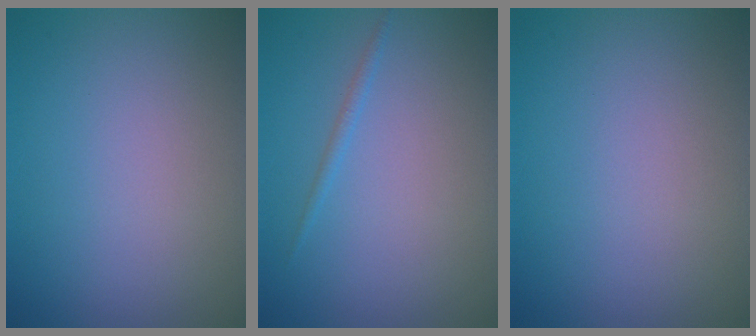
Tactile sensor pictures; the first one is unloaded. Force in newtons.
{"total": 0.8, "press": 0.8, "slide": 0.1}
{"total": 0.0}